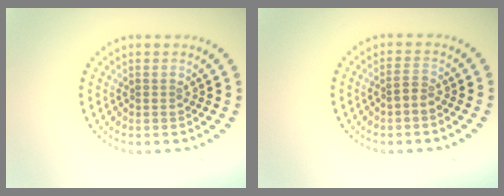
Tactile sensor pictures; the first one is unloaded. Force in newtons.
{"total": 1.2, "press": 1.0, "slide": 0.6}